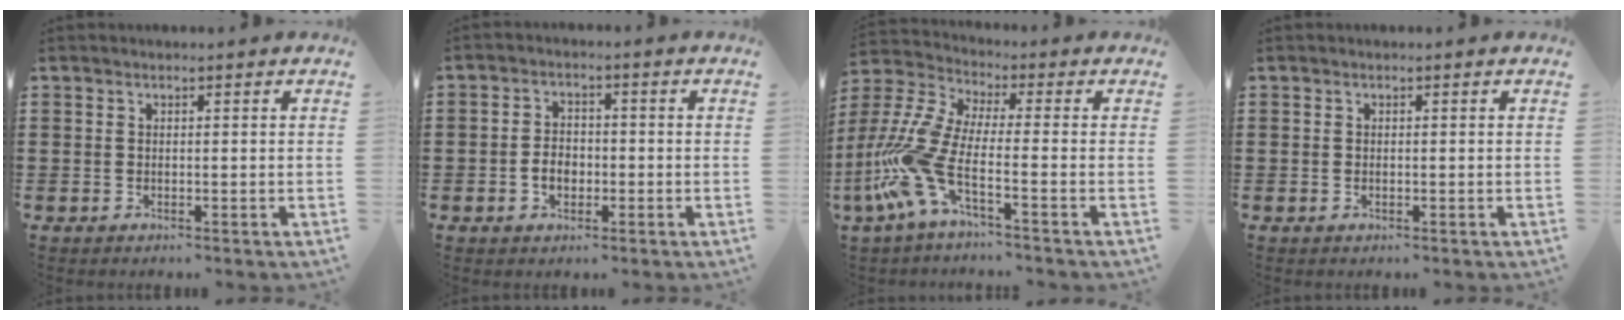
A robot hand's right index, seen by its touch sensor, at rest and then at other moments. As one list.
[{"total": 3.4, "force": [-1.0, 2.4, 2.1], "torque": [-0.044, 0.004, -0.020]}, {"total": 9.9, "force": [-4.2, 3.4, 8.3], "torque": [-0.230, -0.024, -0.092]}, {"total": 0.0}]